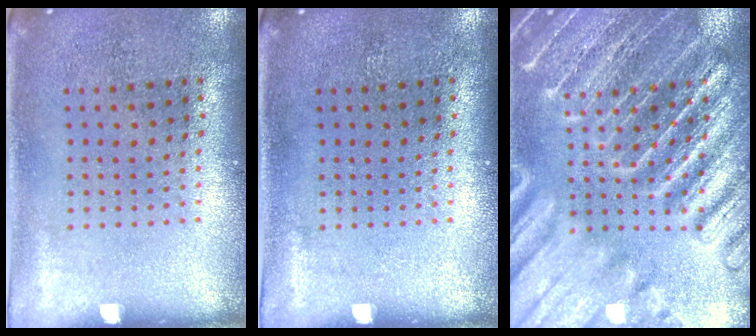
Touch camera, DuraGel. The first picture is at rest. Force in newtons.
{"total": 0.0}
{"total": 4.7, "press": 4.7, "slide": 0.5}